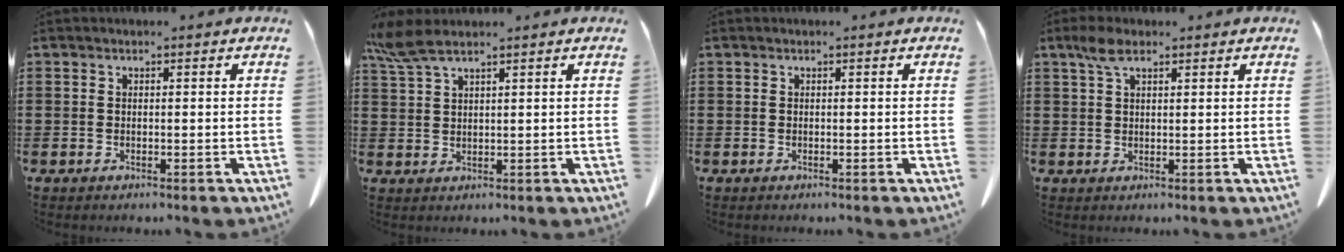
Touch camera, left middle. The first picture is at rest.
{"total": 5.1, "force": [3.7, 1.0, 3.4], "torque": [-0.083, -0.007, 0.068]}
{"total": 0.0}
{"total": 3.4, "force": [2.0, 1.4, 2.4], "torque": [-0.053, 0.005, 0.037]}